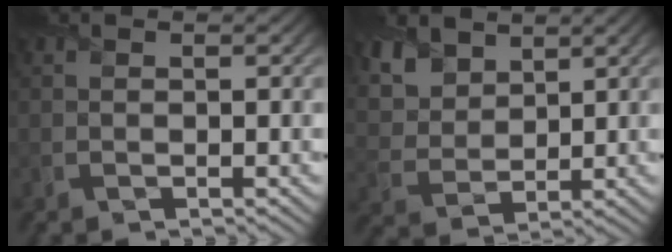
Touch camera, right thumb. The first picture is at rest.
{"total": 7.3, "force": [4.9, 4.2, 3.4], "torque": [-0.113, -0.006, 0.106]}